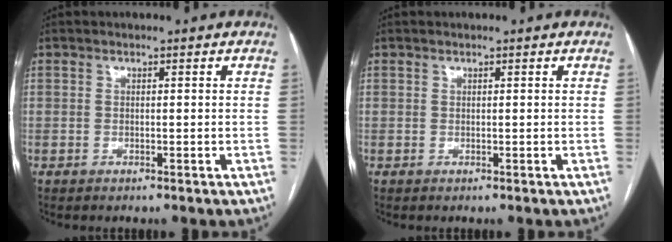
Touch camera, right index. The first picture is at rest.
{"total": 0.0}